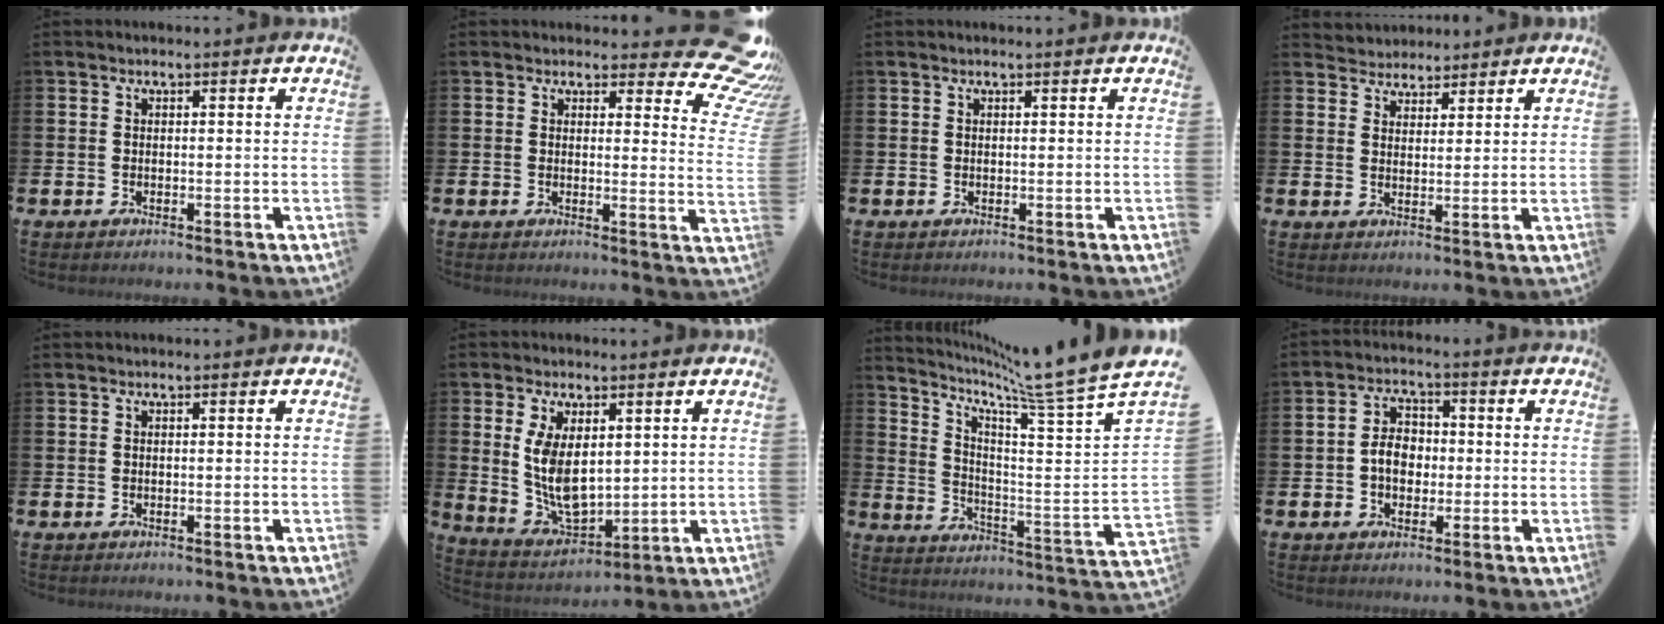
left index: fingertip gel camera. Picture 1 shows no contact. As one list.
[{"total": 6.3, "force": [5.0, 2.3, 2.9], "torque": [-0.027, -0.044, 0.083]}, {"total": 0.0}, {"total": 3.5, "force": [3.2, 1.2, -0.7], "torque": [-0.001, -0.014, 0.058]}, {"total": 0.0}, {"total": 6.5, "force": [1.8, 3.9, 4.9], "torque": [-0.097, -0.015, 0.028]}, {"total": 9.0, "force": [7.9, -1.0, 4.3], "torque": [-0.102, -0.081, 0.120]}, {"total": 4.3, "force": [-0.6, 3.2, 2.7], "torque": [-0.049, 0.008, -0.016]}]